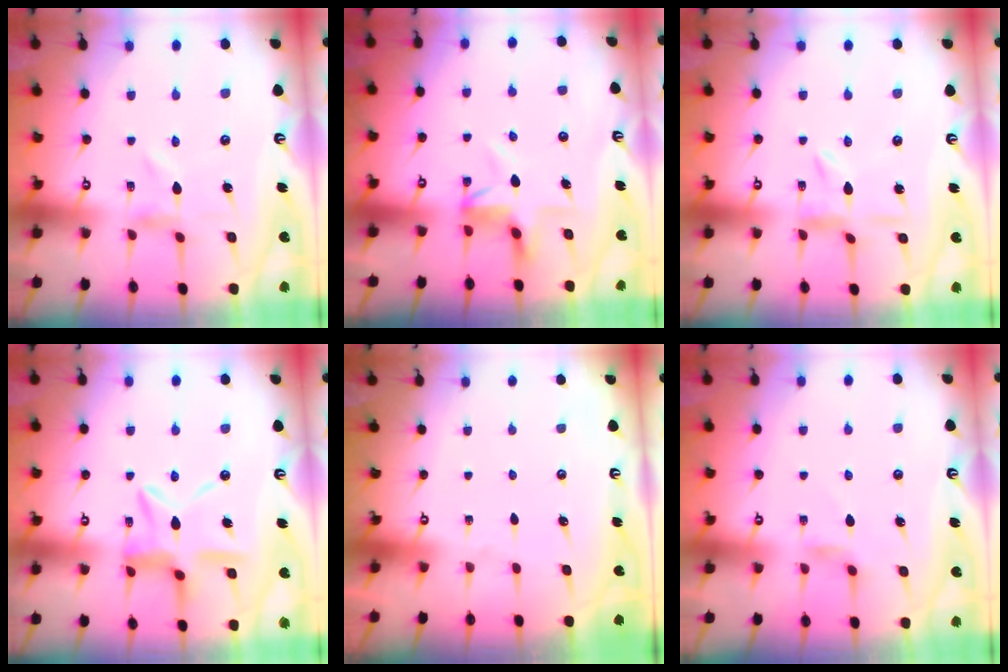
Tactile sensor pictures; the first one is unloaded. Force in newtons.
{"total": 3.9, "press": 3.8, "slide": 0.4}
{"total": 1.3, "press": 1.2, "slide": 0.2}
{"total": 12.1, "press": 12.0, "slide": 1.2}
{"total": 0.0}
{"total": 2.8, "press": 2.8, "slide": 0.4}